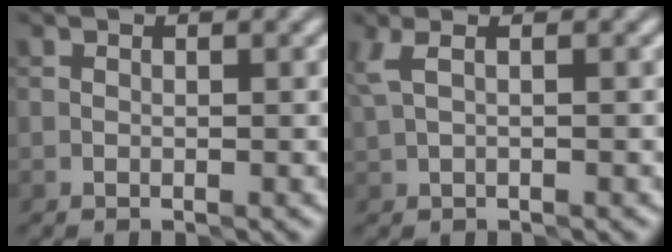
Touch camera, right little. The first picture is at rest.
{"total": 1.7, "force": [0.8, 0.4, 1.4], "torque": [-0.034, 0.004, 0.015]}